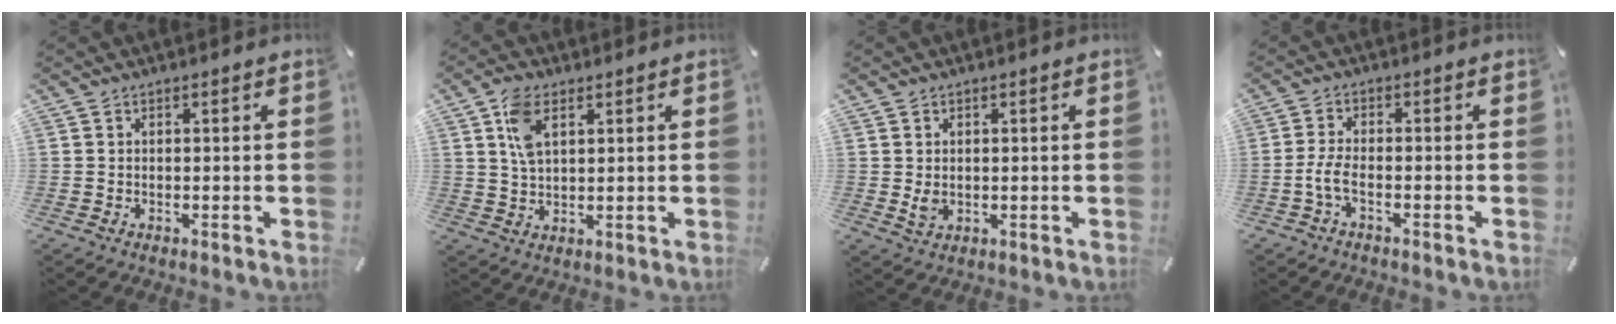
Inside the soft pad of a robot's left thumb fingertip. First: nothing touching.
{"total": 6.5, "force": [2.8, 3.6, 4.7], "torque": [-0.094, 0.004, 0.051]}
{"total": 2.3, "force": [0.2, 1.9, 1.4], "torque": [-0.028, -0.002, 0.001]}
{"total": 3.9, "force": [-1.8, 1.2, 3.3], "torque": [-0.079, -0.002, -0.036]}